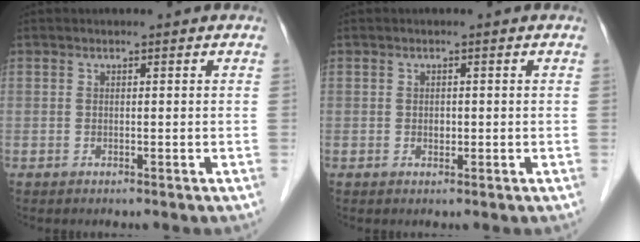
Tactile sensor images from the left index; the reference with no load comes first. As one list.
[{"total": 1.0, "force": [0.0, 0.7, 0.6], "torque": [-0.011, 0.001, 0.000]}]